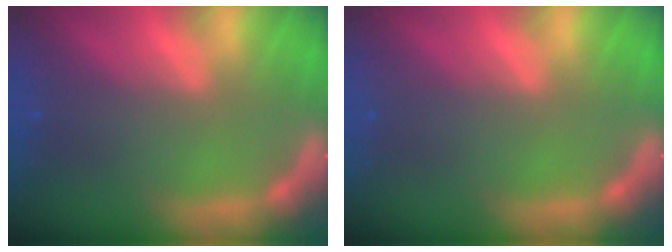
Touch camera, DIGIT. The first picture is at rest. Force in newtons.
{"total": 0.0}